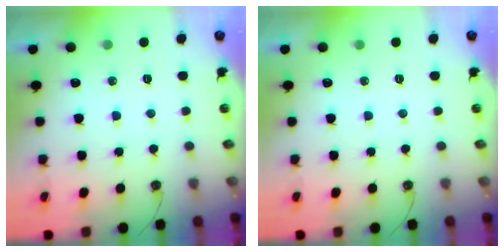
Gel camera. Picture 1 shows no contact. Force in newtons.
{"total": 0.0}